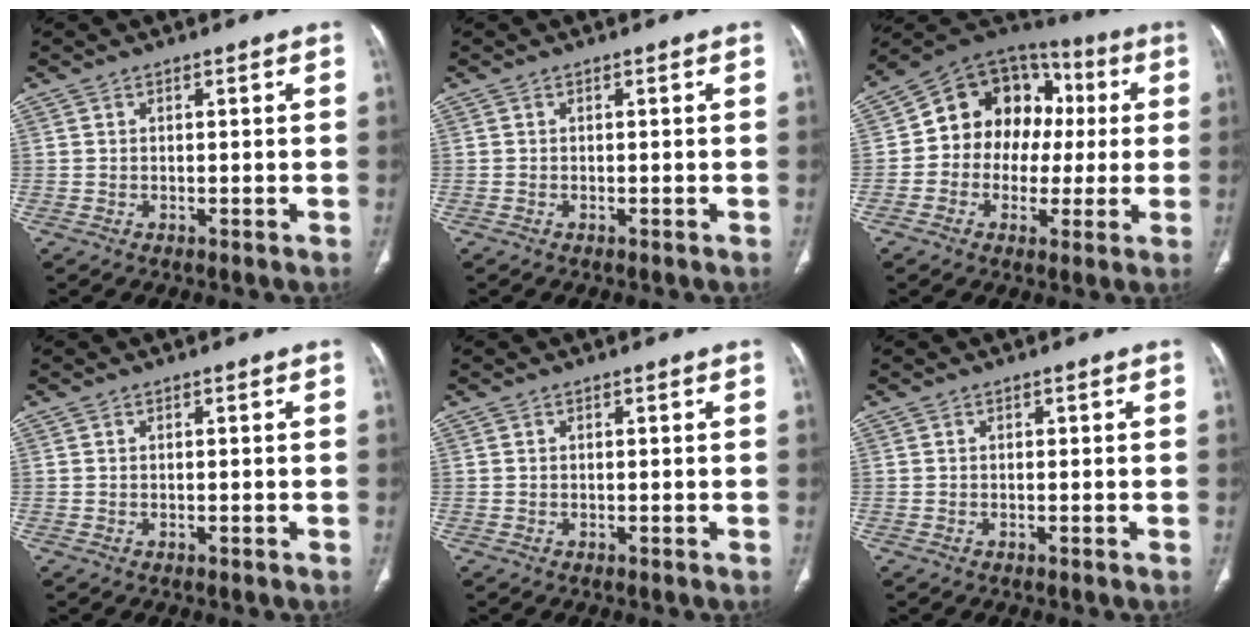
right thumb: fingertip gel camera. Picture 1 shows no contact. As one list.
[{"total": 0.0}, {"total": 16.7, "force": [1.0, 13.5, 9.8], "torque": [-0.097, 0.043, 0.008]}, {"total": 0.0}, {"total": 0.0}, {"total": 0.0}]